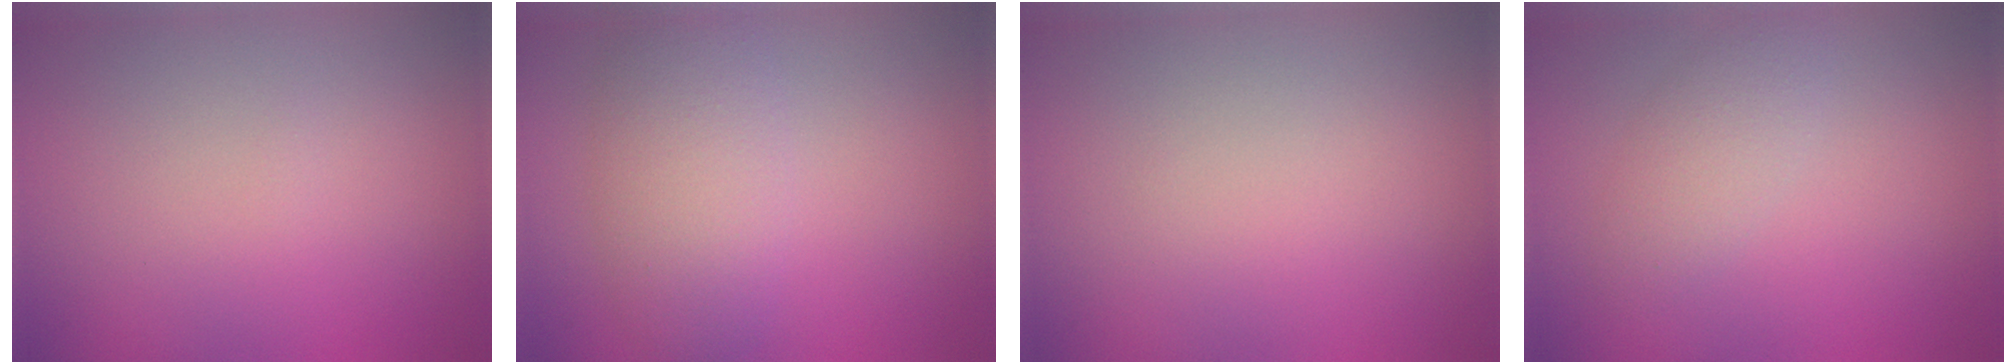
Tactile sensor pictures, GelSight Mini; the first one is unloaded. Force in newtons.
{"total": 4.5, "press": 4.5, "slide": 0.2}
{"total": 0.0}
{"total": 2.1, "press": 2.1, "slide": 0.0}